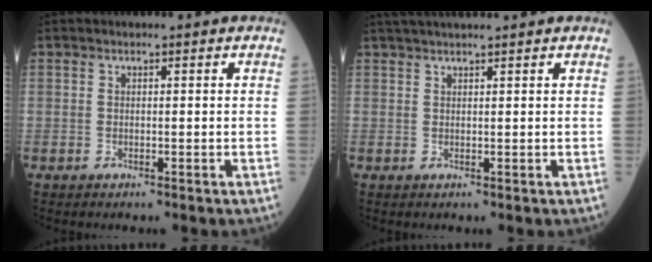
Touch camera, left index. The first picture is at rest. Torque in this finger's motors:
{"motor_torque": [-0.40, -0.42, 0.00, 0.01]}